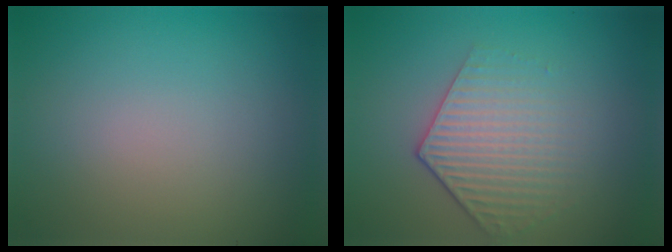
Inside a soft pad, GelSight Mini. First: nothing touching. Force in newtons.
{"total": 4.3, "press": 3.1, "slide": 3.0}